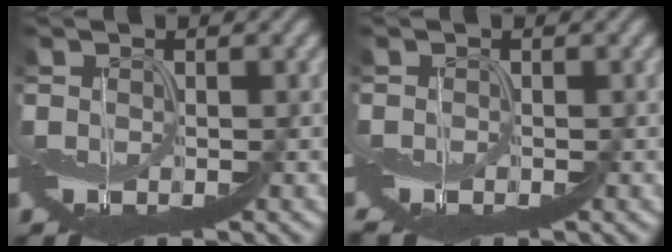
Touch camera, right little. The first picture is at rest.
{"total": 2.1, "force": [-1.6, 0.9, 0.9], "torque": [-0.014, -0.010, -0.025]}